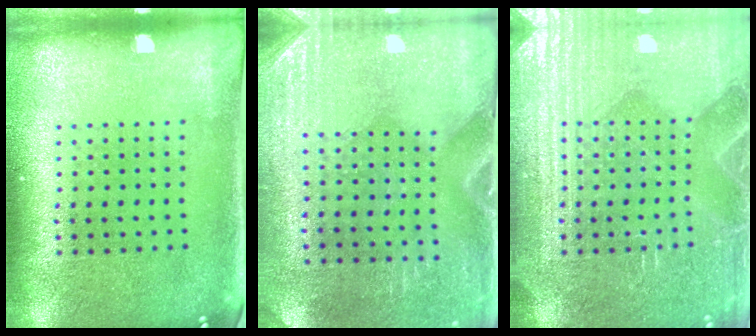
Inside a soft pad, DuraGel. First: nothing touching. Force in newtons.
{"total": 2.8, "press": 2.5, "slide": 1.3}
{"total": 5.1, "press": 5.1, "slide": 0.7}